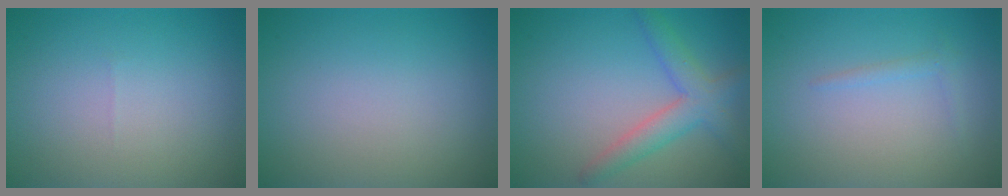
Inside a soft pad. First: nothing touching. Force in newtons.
{"total": 0.0}
{"total": 3.7, "press": 3.7, "slide": 0.3}
{"total": 0.9, "press": 0.9, "slide": 0.0}